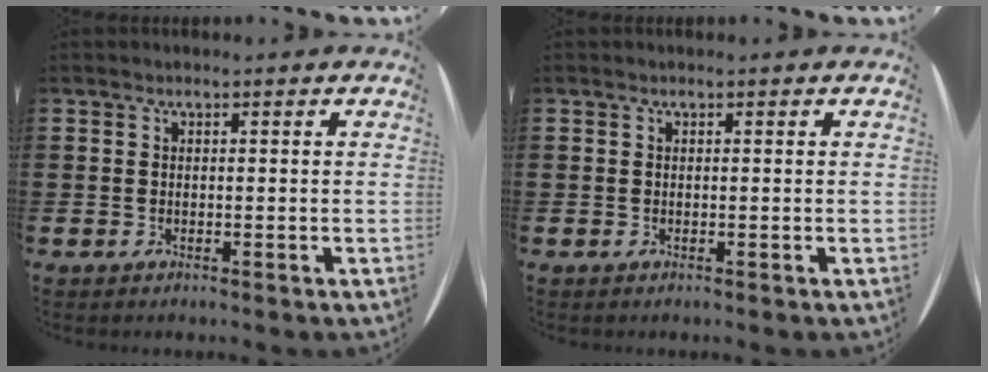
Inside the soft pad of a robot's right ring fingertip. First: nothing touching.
{"total": 0.0}